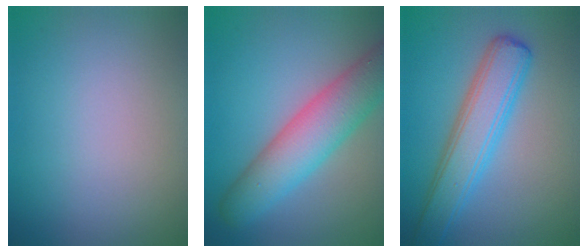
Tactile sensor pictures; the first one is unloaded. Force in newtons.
{"total": 7.3, "press": 7.3, "slide": 0.4}
{"total": 5.3, "press": 5.3, "slide": 0.1}